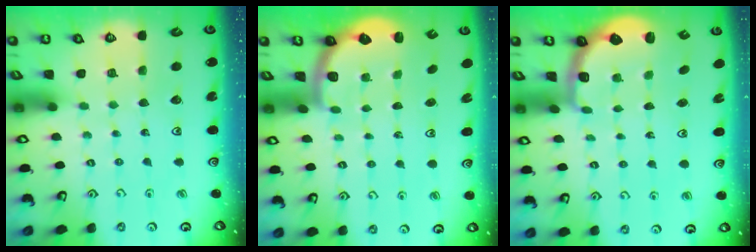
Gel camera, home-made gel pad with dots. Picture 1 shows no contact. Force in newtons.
{"total": 2.1, "press": 1.9, "slide": 1.0}
{"total": 2.5, "press": 1.9, "slide": 1.7}